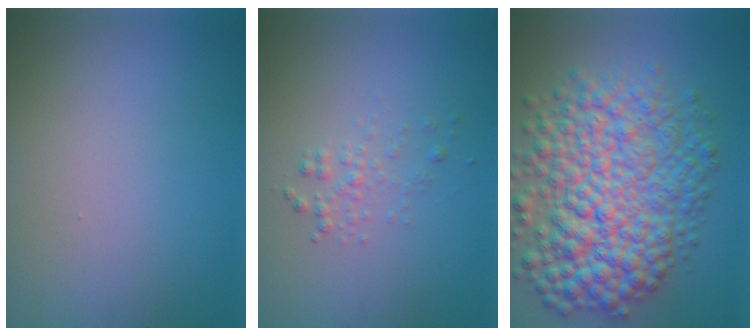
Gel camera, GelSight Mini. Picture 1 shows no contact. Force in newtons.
{"total": 1.4, "press": 1.4, "slide": 0.0}
{"total": 11.0, "press": 11.0, "slide": 0.1}